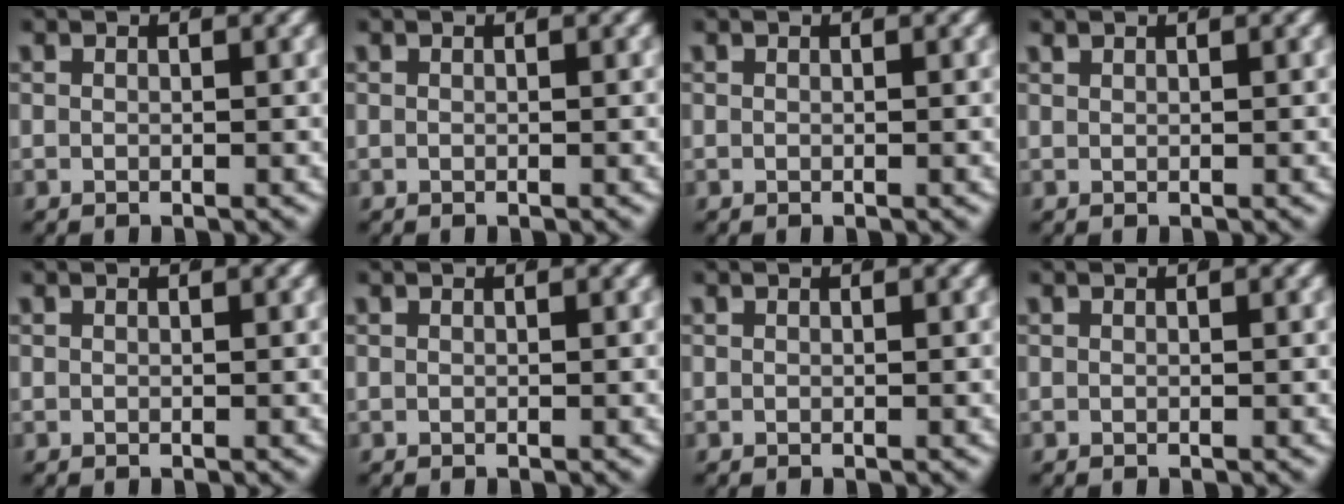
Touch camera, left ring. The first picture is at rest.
{"total": 0.0}
{"total": 0.0}
{"total": 0.7, "force": [0.6, -0.3, -0.1], "torque": [0.002, -0.003, 0.016]}
{"total": 0.0}
{"total": 0.0}
{"total": 0.0}
{"total": 0.0}